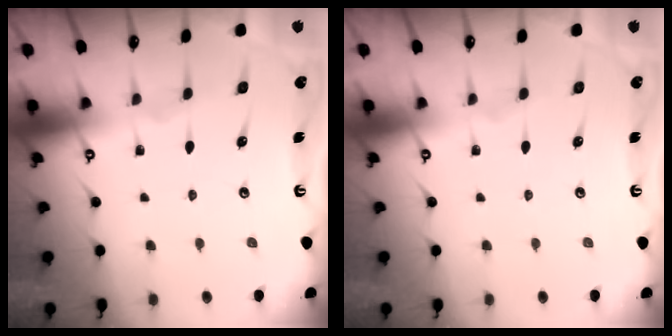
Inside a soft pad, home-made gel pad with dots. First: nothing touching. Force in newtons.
{"total": 0.0}